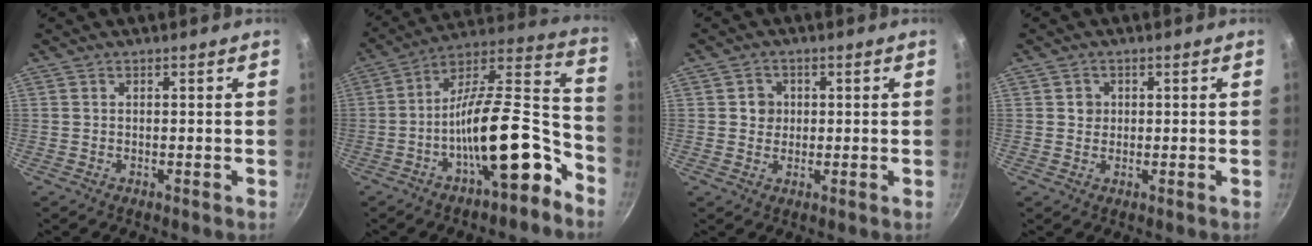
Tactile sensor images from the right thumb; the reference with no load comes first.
{"total": 20.3, "force": [-9.2, 7.4, 16.5], "torque": [-0.212, 0.083, -0.161]}
{"total": 3.2, "force": [0.4, 3.0, 1.0], "torque": [0.003, 0.002, 0.003]}
{"total": 2.0, "force": [0.4, 1.9, 0.6], "torque": [0.000, 0.002, 0.003]}